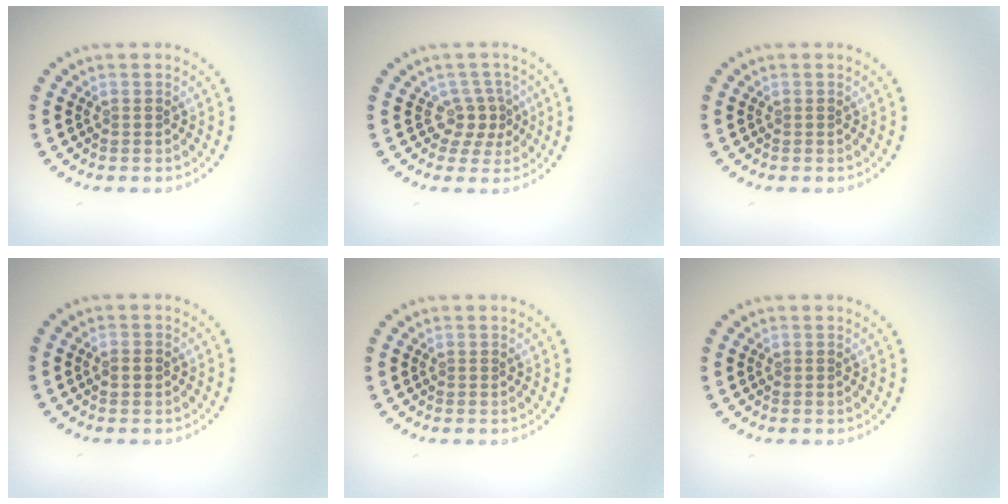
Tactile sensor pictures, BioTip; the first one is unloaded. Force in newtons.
{"total": 2.4, "press": 1.9, "slide": 1.6}
{"total": 0.0}
{"total": 1.2, "press": 1.2, "slide": 0.2}
{"total": 0.0}
{"total": 0.0}